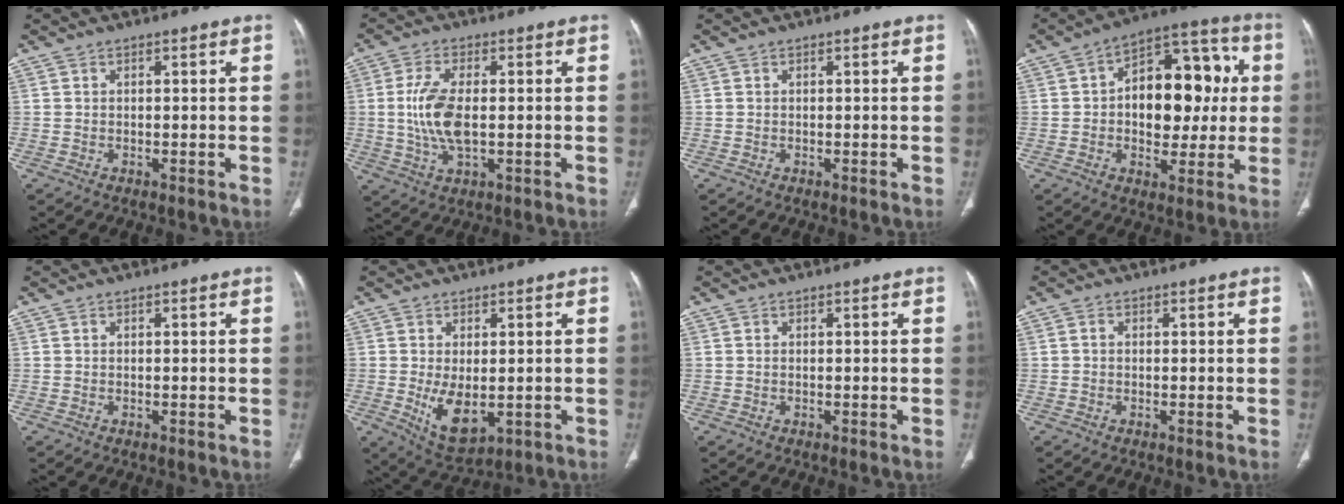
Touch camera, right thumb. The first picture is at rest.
{"total": 9.0, "force": [0.0, 3.9, 8.1], "torque": [-0.181, -0.005, 0.004]}
{"total": 0.0}
{"total": 18.2, "force": [1.5, 11.2, 14.3], "torque": [-0.152, 0.032, 0.023]}
{"total": 0.0}
{"total": 7.6, "force": [-1.1, 4.0, 6.4], "torque": [-0.101, -0.021, -0.001]}
{"total": 0.0}
{"total": 0.8, "force": [0.0, 0.7, 0.4], "torque": [-0.007, 0.002, -0.003]}